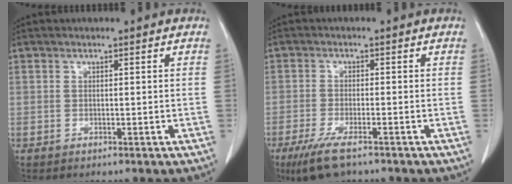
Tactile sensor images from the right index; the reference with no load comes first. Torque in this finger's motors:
{"motor_torque": [0.50, -0.45, 0.27, 0.09]}